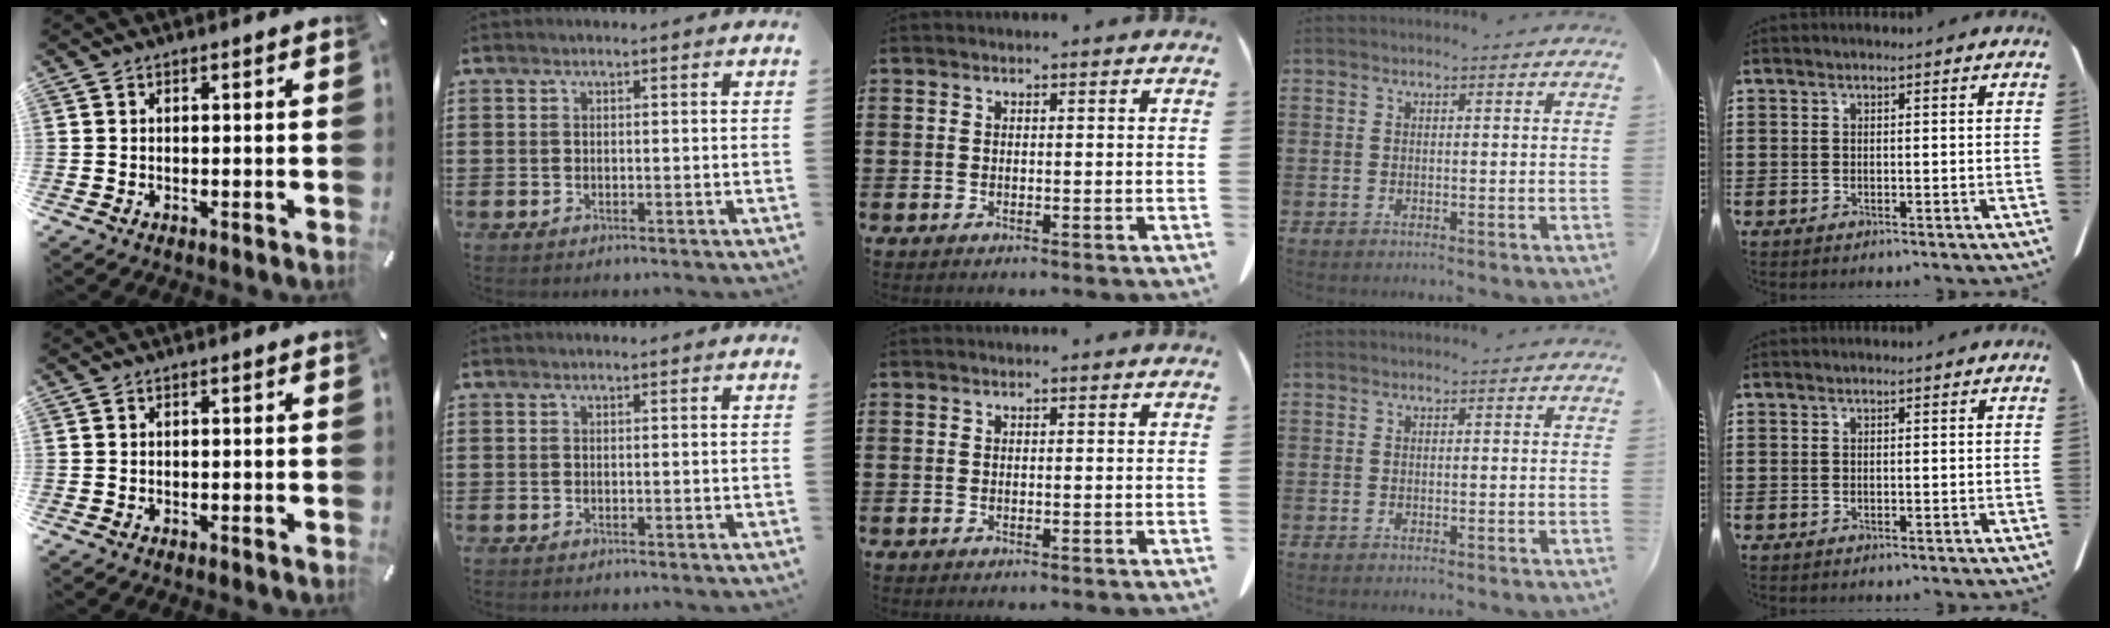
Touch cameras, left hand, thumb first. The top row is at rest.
{}